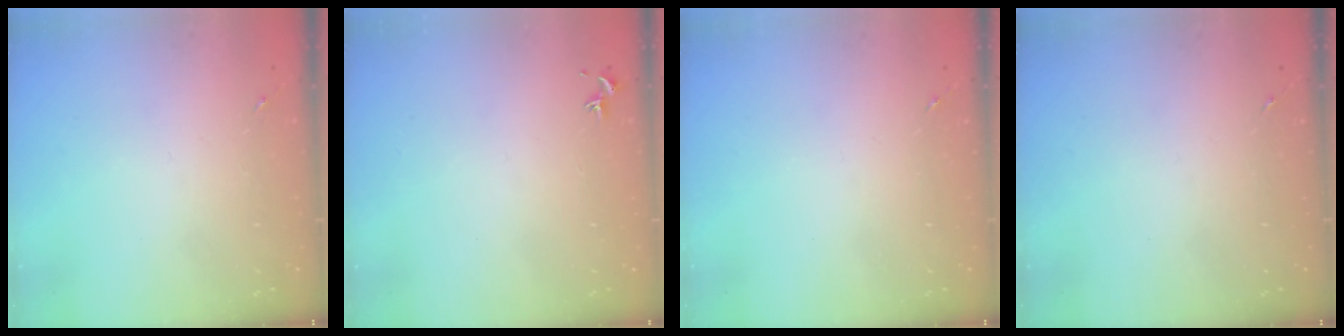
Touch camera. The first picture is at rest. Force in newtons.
{"total": 0.7, "press": 0.6, "slide": 0.5}
{"total": 0.0}
{"total": 0.0}